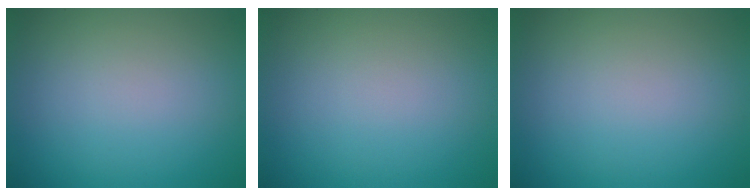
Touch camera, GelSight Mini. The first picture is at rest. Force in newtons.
{"total": 0.0}
{"total": 0.0}